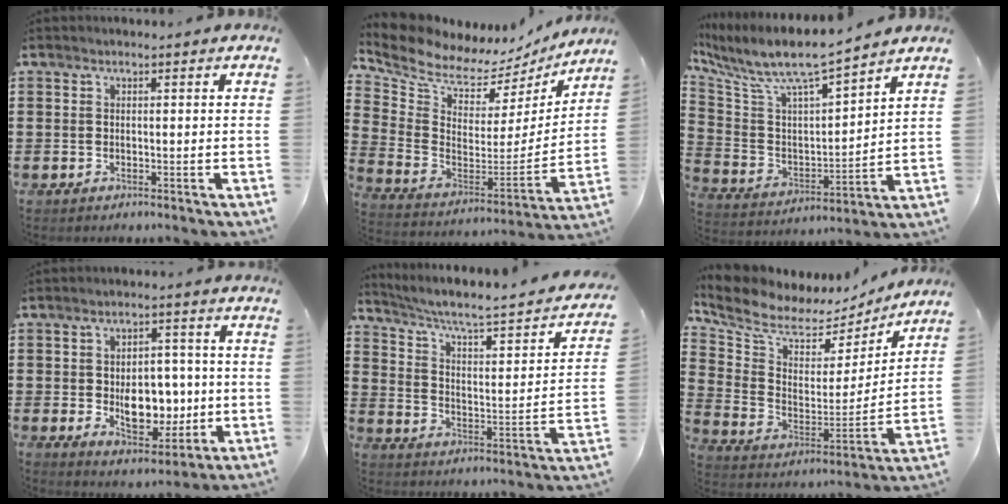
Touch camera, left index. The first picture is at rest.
{"total": 7.0, "force": [6.5, 2.2, 1.5], "torque": [-0.076, -0.057, 0.112]}
{"total": 8.2, "force": [7.0, 1.2, 4.0], "torque": [-0.112, -0.050, 0.115]}
{"total": 8.8, "force": [-0.6, 5.7, 6.7], "torque": [-0.094, 0.004, -0.010]}
{"total": 3.8, "force": [2.3, 0.8, 2.9], "torque": [-0.071, -0.029, 0.027]}
{"total": 7.3, "force": [6.2, 3.1, 2.3], "torque": [-0.084, -0.044, 0.107]}